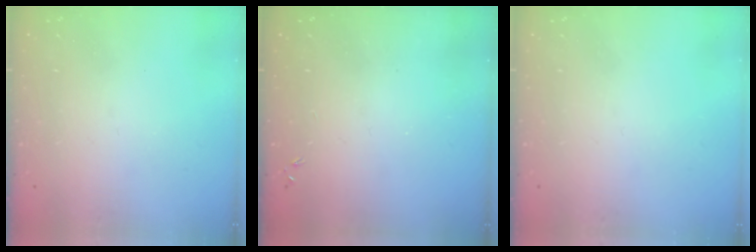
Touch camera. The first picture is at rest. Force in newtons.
{"total": 0.0}
{"total": 0.0}